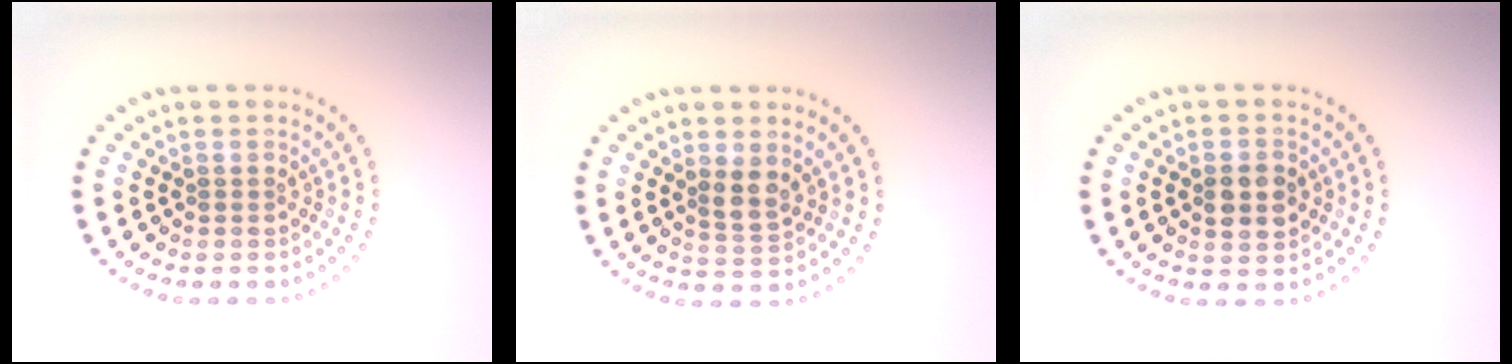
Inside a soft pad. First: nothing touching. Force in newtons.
{"total": 2.2, "press": 2.0, "slide": 0.8}
{"total": 2.8, "press": 2.8, "slide": 0.1}